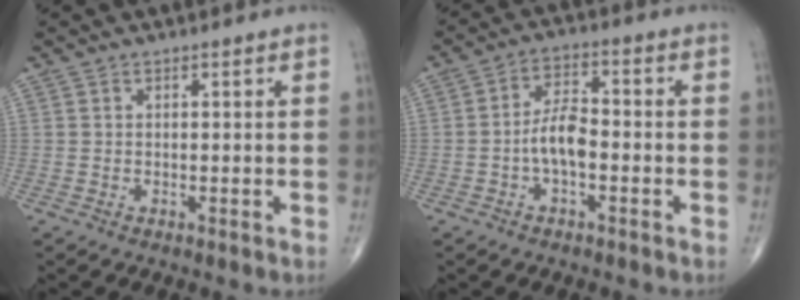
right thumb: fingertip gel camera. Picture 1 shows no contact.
{"total": 6.4, "force": [-1.7, 3.1, 5.4], "torque": [-0.095, 0.025, -0.036]}